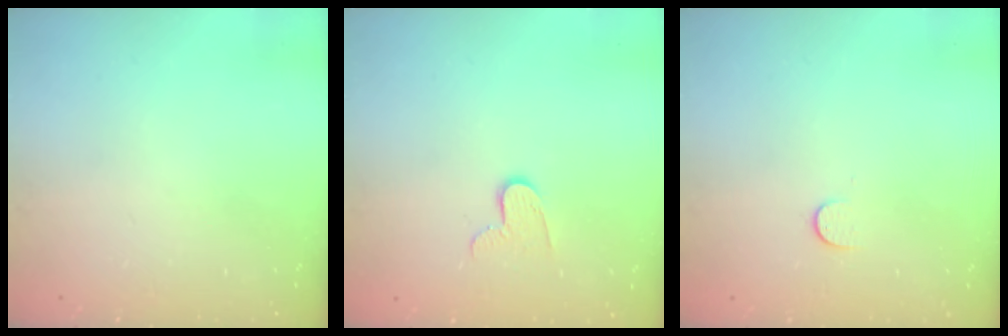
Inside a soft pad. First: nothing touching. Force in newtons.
{"total": 6.4, "press": 6.4, "slide": 0.5}
{"total": 5.0, "press": 5.0, "slide": 0.5}